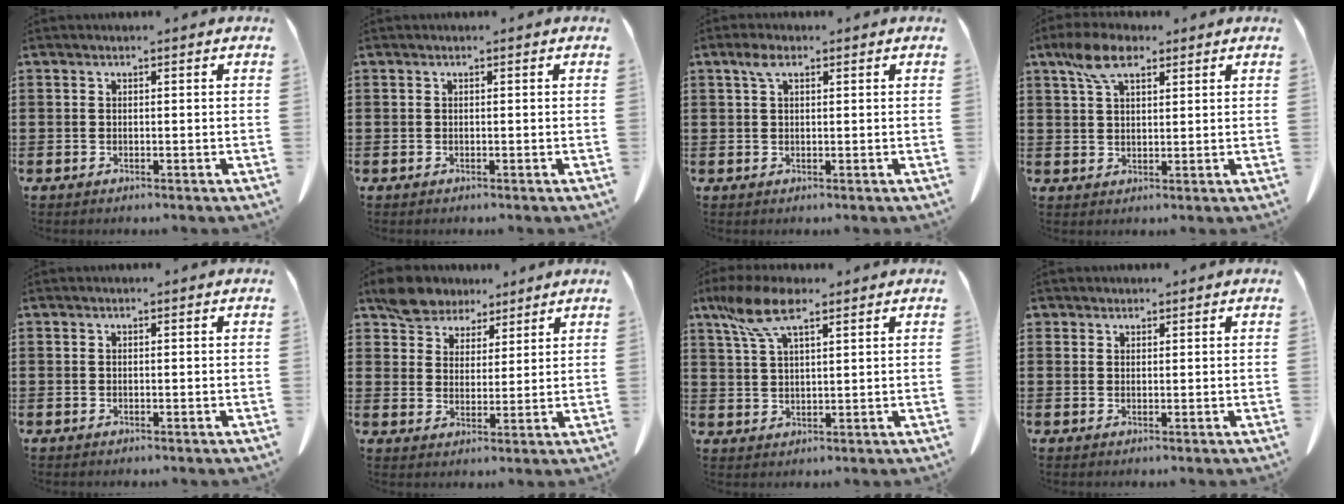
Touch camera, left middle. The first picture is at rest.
{"total": 0.0}
{"total": 2.5, "force": [1.1, 1.0, 2.0], "torque": [-0.045, 0.005, 0.018]}
{"total": 6.6, "force": [4.0, 2.7, 4.5], "torque": [-0.101, 0.006, 0.074]}
{"total": 0.0}
{"total": 5.8, "force": [5.1, 2.8, 0.5], "torque": [-0.037, -0.008, 0.099]}
{"total": 7.7, "force": [5.0, 2.2, 5.5], "torque": [-0.126, -0.007, 0.089]}
{"total": 1.4, "force": [1.2, 0.6, 0.0], "torque": [-0.003, 0.002, 0.025]}